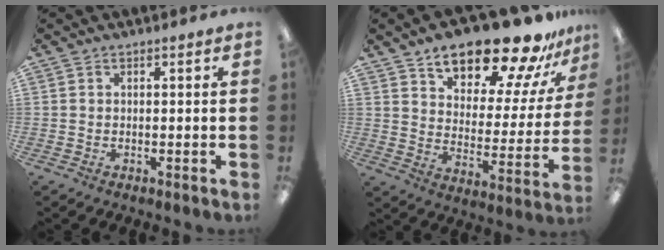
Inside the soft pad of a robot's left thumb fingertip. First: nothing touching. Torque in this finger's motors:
{"motor_torque": [0.47, 0.48, 1.60, -1.17, 0.14]}